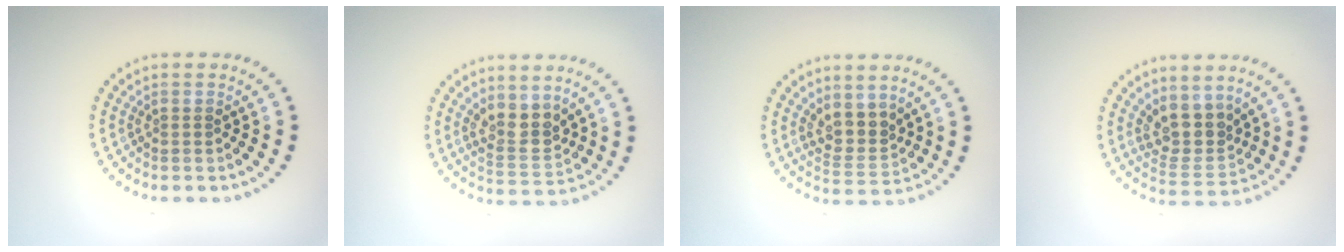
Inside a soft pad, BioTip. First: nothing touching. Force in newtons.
{"total": 3.2, "press": 2.9, "slide": 1.3}
{"total": 3.0, "press": 2.4, "slide": 1.8}
{"total": 3.8, "press": 3.0, "slide": 2.3}